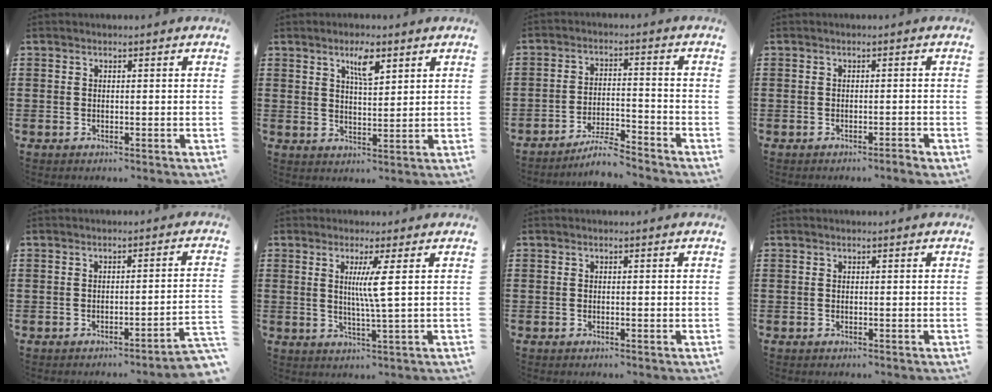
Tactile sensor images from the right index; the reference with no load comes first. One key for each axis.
{"total": 4.8, "fx": 2.8, "fy": 1.3, "fz": 3.6, "tx": -0.064, "ty": 0.000, "tz": 0.044}
{"total": 5.6, "fx": -5.2, "fy": 0.3, "fz": 2.1, "tx": -0.051, "ty": -0.006, "tz": -0.103}
{"total": 1.2, "fx": -0.9, "fy": -0.1, "fz": 0.7, "tx": -0.013, "ty": -0.002, "tz": -0.017}
{"total": 2.3, "fx": -1.9, "fy": -0.3, "fz": 1.3, "tx": -0.024, "ty": -0.007, "tz": -0.039}
{"total": 4.7, "fx": 1.2, "fy": -0.8, "fz": 4.5, "tx": -0.089, "ty": -0.009, "tz": 0.016}
{"total": 0.0}
{"total": 0.0}